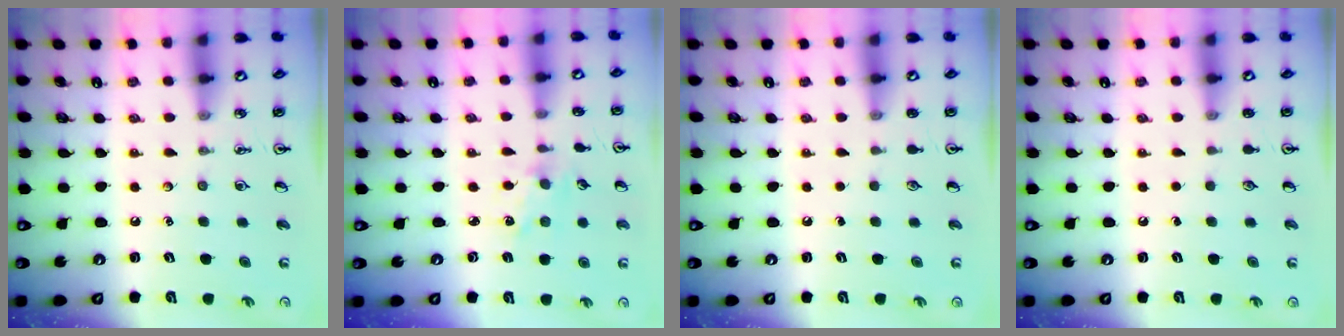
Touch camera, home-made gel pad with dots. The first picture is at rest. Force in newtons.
{"total": 1.4, "press": 1.3, "slide": 0.2}
{"total": 0.0}
{"total": 0.0}